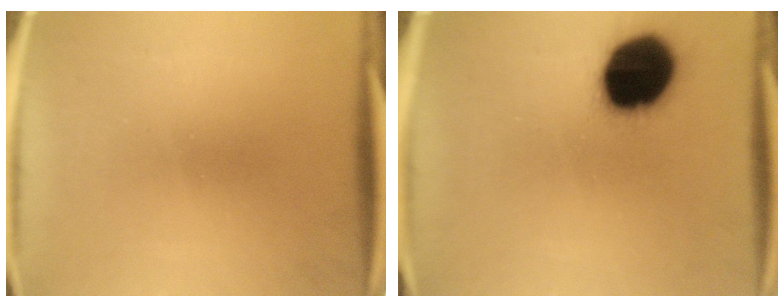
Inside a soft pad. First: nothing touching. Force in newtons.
{"total": 19.3}